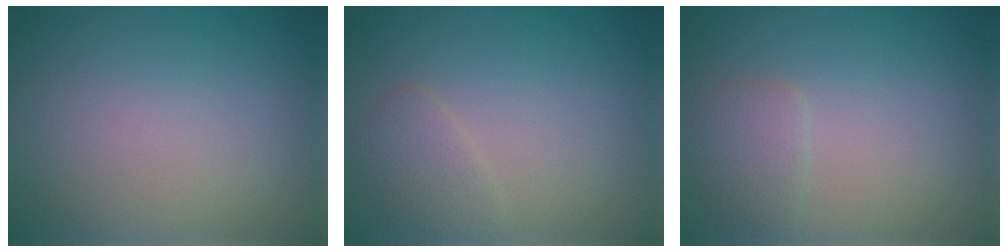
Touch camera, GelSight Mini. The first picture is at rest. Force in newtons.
{"total": 1.7, "press": 1.7, "slide": 0.0}
{"total": 1.7, "press": 1.7, "slide": 0.1}